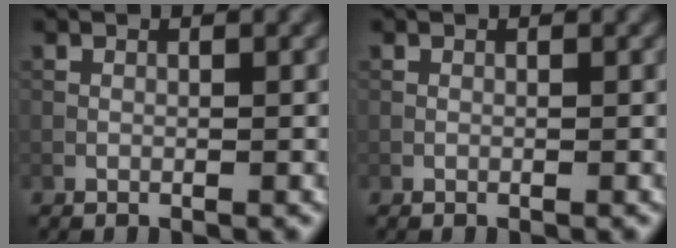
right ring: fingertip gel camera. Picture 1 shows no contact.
{"total": 0.0}